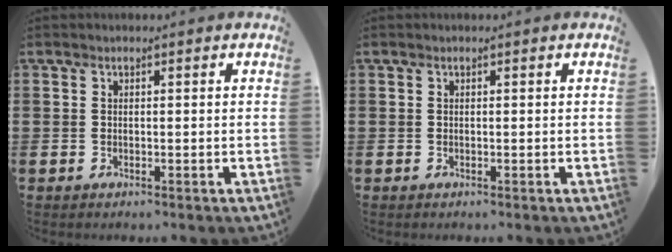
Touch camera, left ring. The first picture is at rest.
{"total": 0.0}